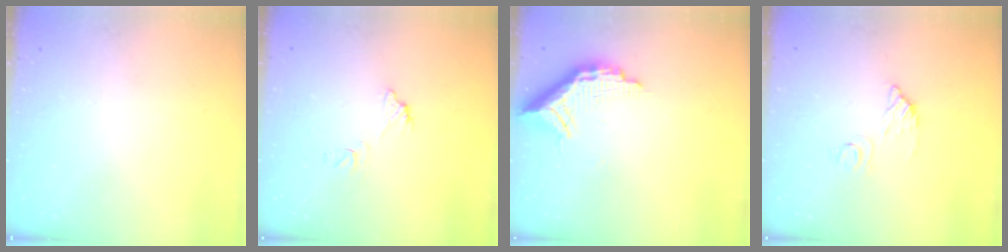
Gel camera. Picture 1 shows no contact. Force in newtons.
{"total": 7.1, "press": 7.1, "slide": 0.5}
{"total": 11.0, "press": 11.0, "slide": 0.7}
{"total": 7.2, "press": 7.2, "slide": 0.5}